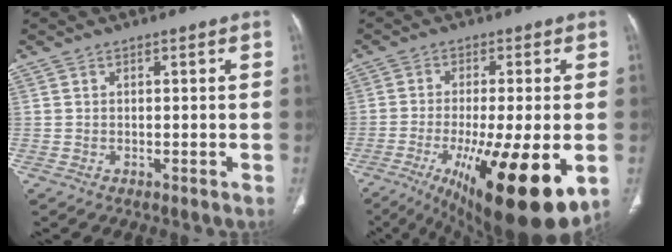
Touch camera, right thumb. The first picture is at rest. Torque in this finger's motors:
{"motor_torque": [3.07, 1.94, 1.68, -0.27, 0.58]}